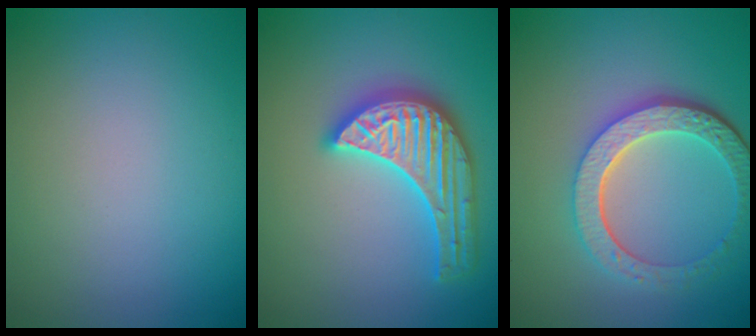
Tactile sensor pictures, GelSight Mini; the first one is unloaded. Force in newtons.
{"total": 5.6, "press": 5.5, "slide": 0.7}
{"total": 6.0, "press": 4.5, "slide": 4.0}